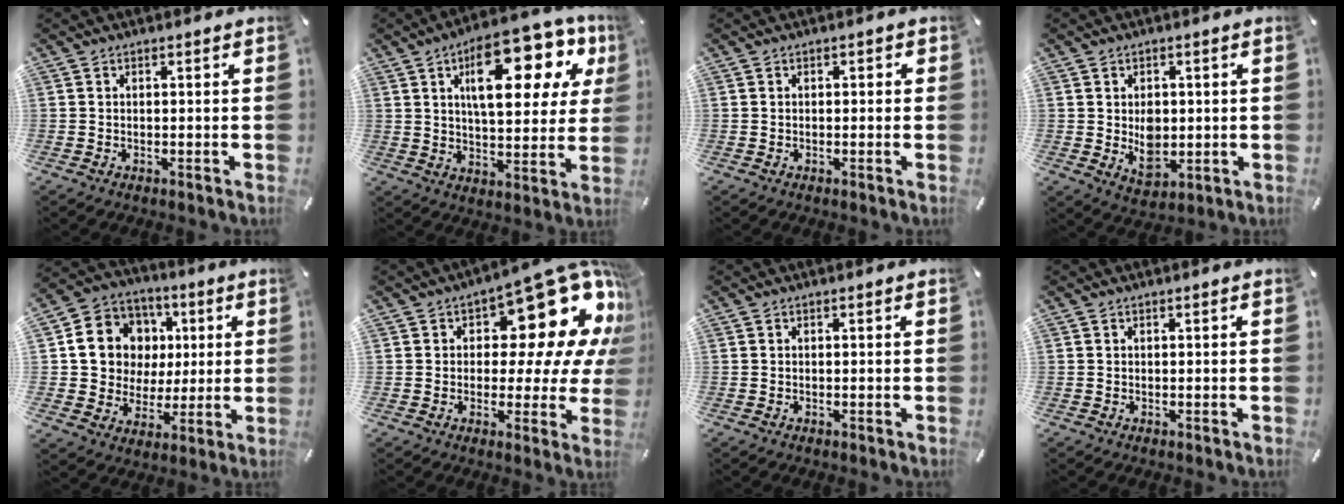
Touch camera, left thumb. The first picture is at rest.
{"total": 21.6, "force": [10.2, 8.8, 17.0], "torque": [-0.251, -0.046, 0.160]}
{"total": 0.7, "force": [-0.3, 0.5, 0.4], "torque": [-0.010, 0.001, -0.006]}
{"total": 6.4, "force": [0.1, 5.0, 3.9], "torque": [-0.044, -0.002, 0.006]}
{"total": 14.1, "force": [2.8, 13.1, 4.4], "torque": [-0.067, -0.004, 0.063]}
{"total": 19.8, "force": [9.8, 9.7, 14.2], "torque": [-0.180, -0.081, 0.161]}
{"total": 0.0}
{"total": 0.0}